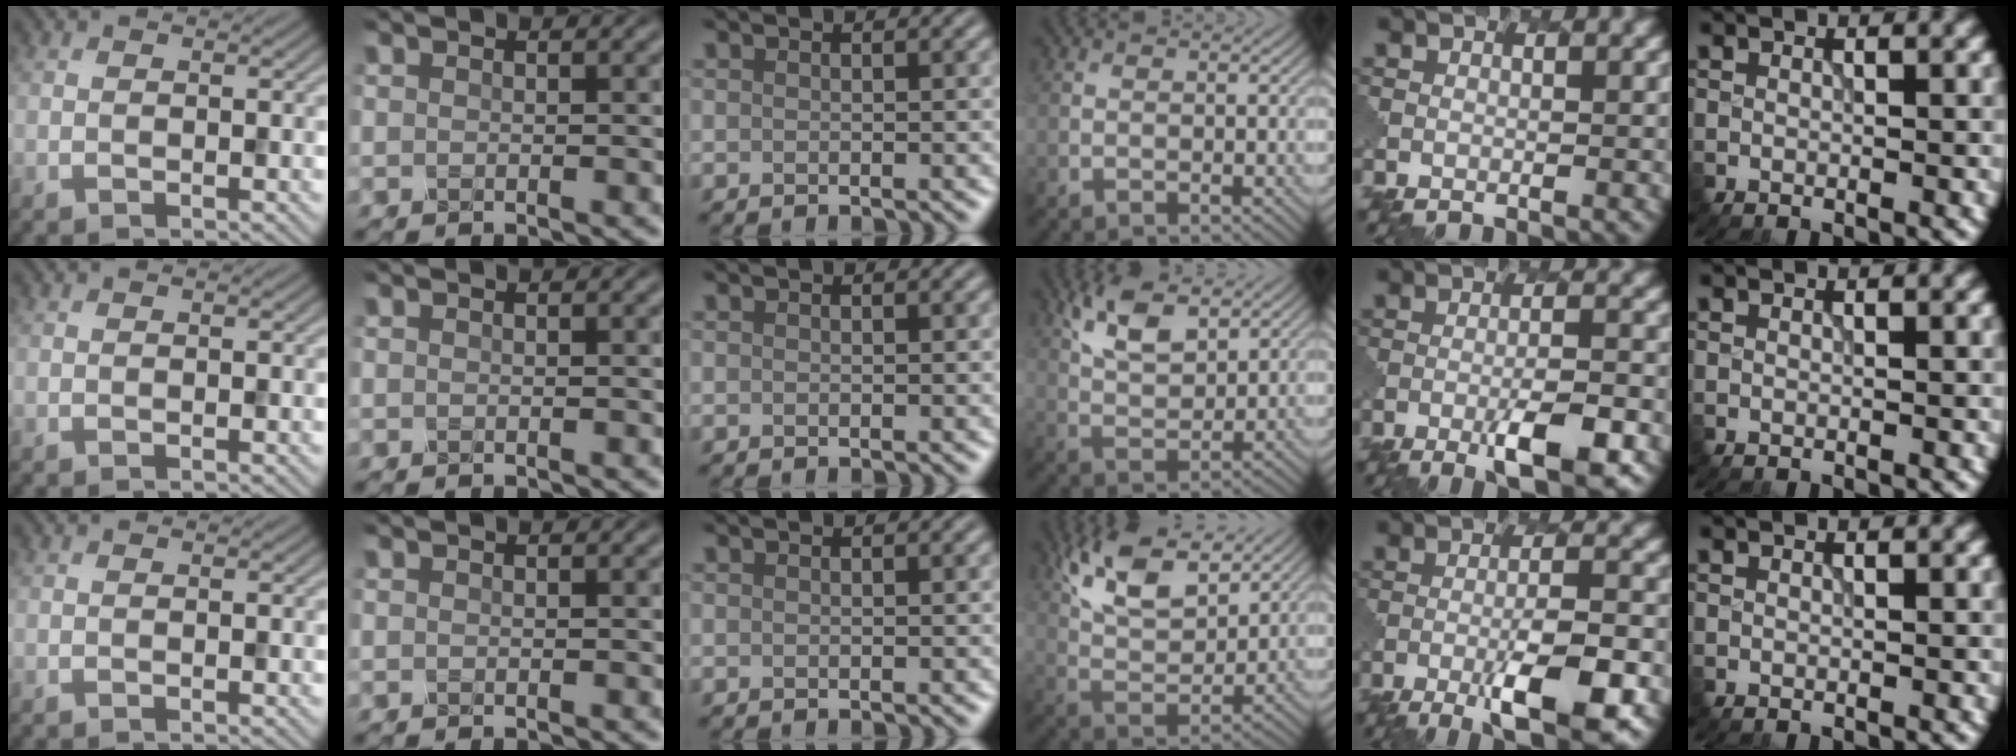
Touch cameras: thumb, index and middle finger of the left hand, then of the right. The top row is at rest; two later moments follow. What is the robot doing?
{"motion": "insert", "object": "pen bag"}